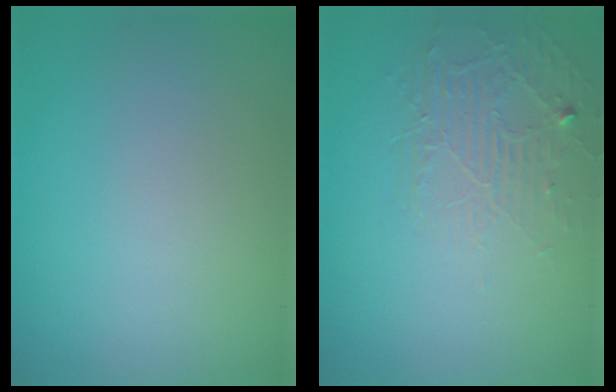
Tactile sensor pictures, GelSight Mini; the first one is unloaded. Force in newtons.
{"total": 1.8, "press": 0.8, "slide": 1.6}